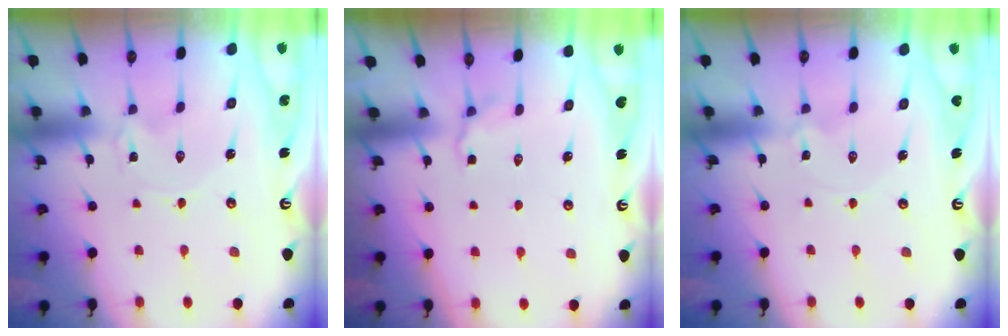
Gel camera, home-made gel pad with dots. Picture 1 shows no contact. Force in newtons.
{"total": 3.8, "press": 3.2, "slide": 2.0}
{"total": 0.0}